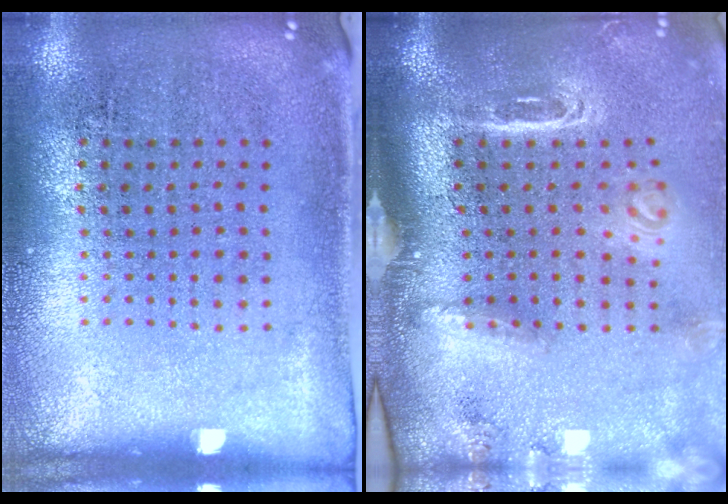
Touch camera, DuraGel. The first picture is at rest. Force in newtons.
{"total": 3.1, "press": 2.1, "slide": 2.3}